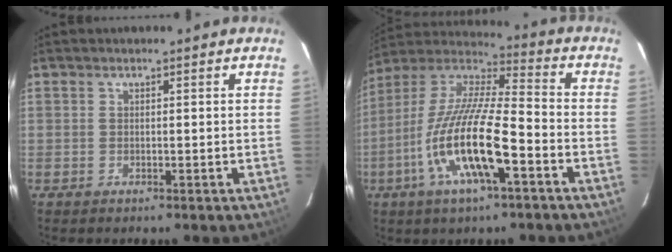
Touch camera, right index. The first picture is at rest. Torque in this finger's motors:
{"motor_torque": [1.27, -0.87, 1.05, 0.21]}